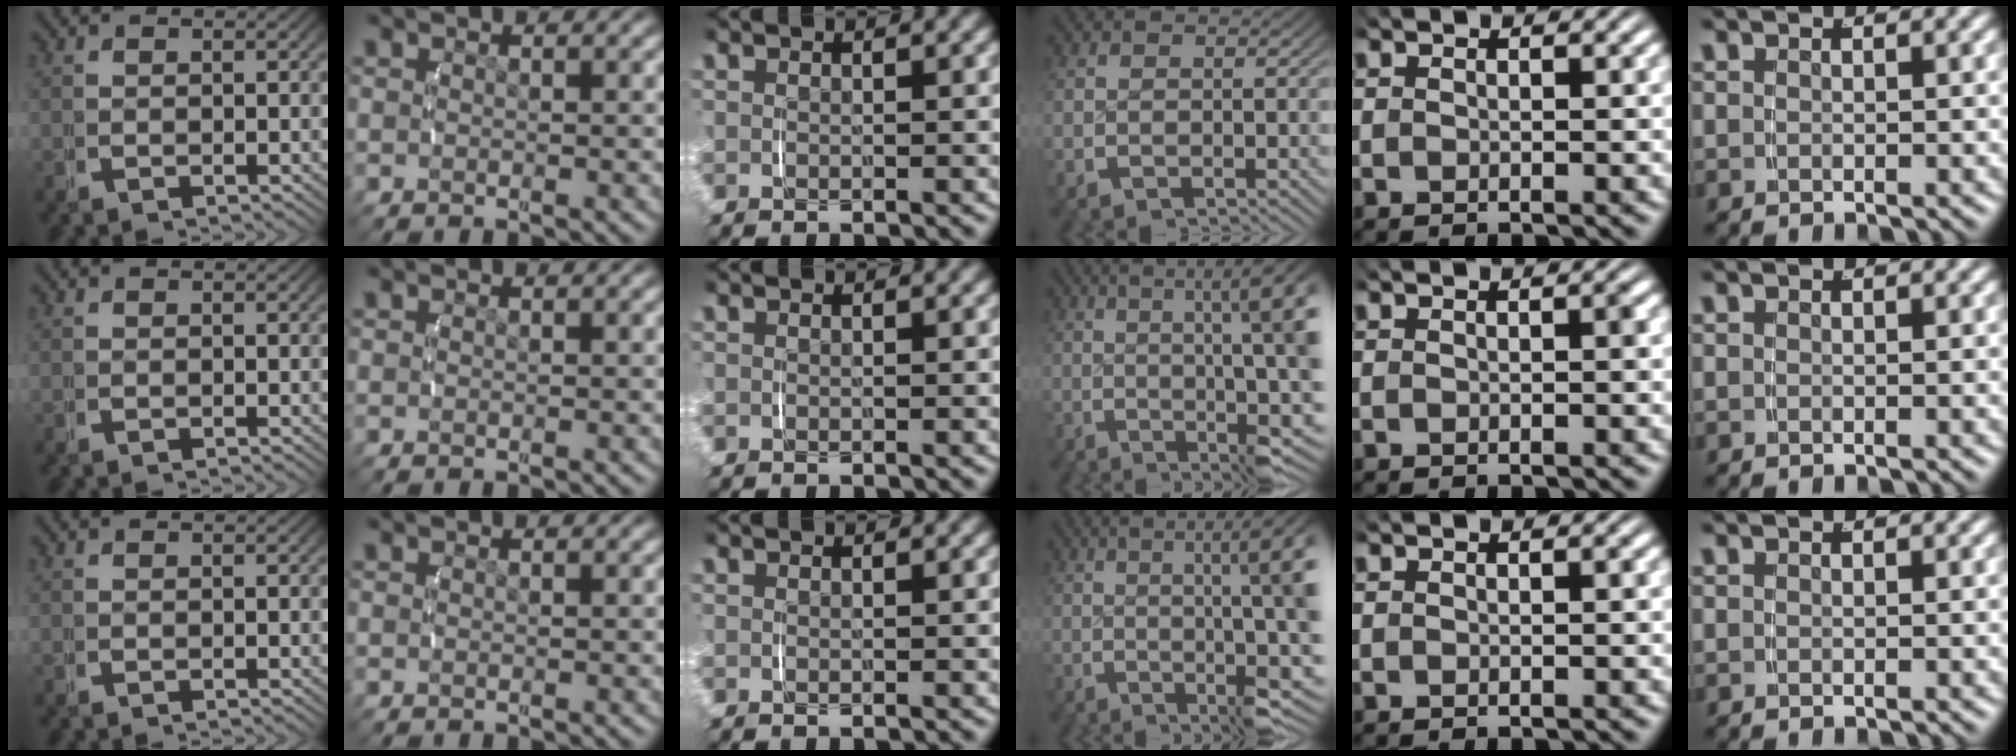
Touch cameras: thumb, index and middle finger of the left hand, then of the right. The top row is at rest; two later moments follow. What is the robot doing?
{"motion": "lift_and_place", "object": "jewelry box"}